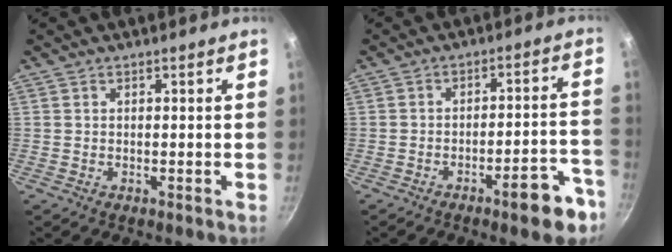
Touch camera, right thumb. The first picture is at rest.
{"total": 9.6, "force": [-5.8, 2.3, 7.3], "torque": [-0.086, 0.047, -0.076]}